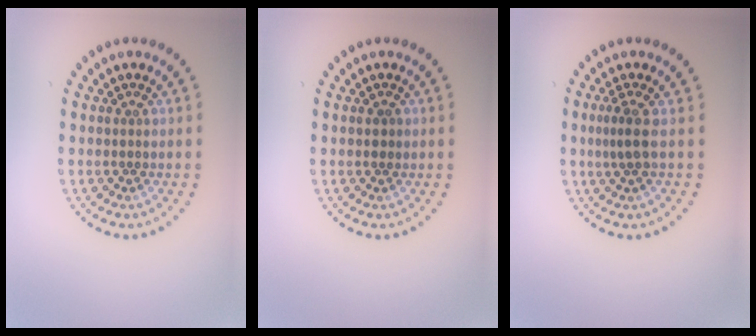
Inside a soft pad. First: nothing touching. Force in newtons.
{"total": 0.8, "press": 0.7, "slide": 0.3}
{"total": 1.7, "press": 1.3, "slide": 1.2}